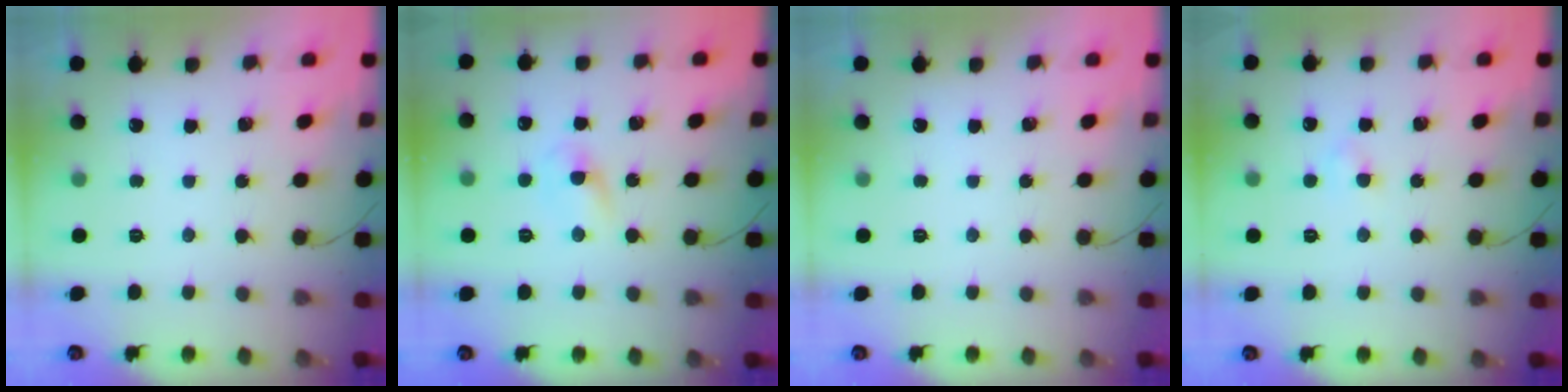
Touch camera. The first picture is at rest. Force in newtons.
{"total": 2.4, "press": 2.2, "slide": 1.0}
{"total": 0.0}
{"total": 1.8, "press": 1.6, "slide": 0.8}